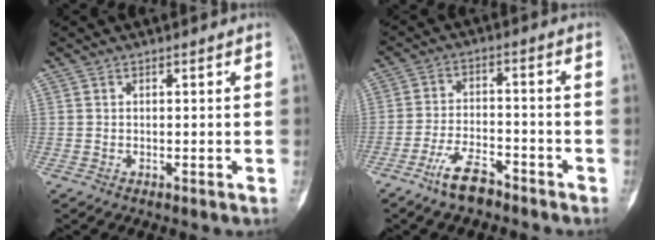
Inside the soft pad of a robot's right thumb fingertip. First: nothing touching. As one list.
[{"total": 7.6, "force": [-5.7, 2.9, 4.2], "torque": [-0.077, 0.030, -0.106]}]